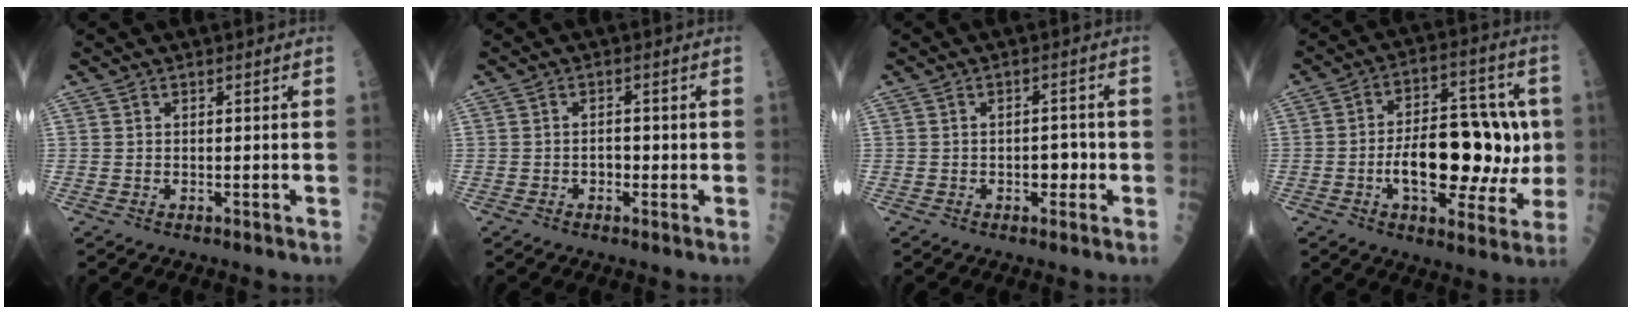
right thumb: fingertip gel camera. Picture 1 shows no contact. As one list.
[{"total": 2.0, "force": [-0.5, 1.4, 1.3], "torque": [-0.009, 0.005, -0.008]}, {"total": 3.2, "force": [-0.8, 2.0, 2.4], "torque": [-0.016, 0.009, -0.010]}, {"total": 20.0, "force": [-1.6, 10.1, 17.1], "torque": [-0.222, 0.028, -0.017]}]